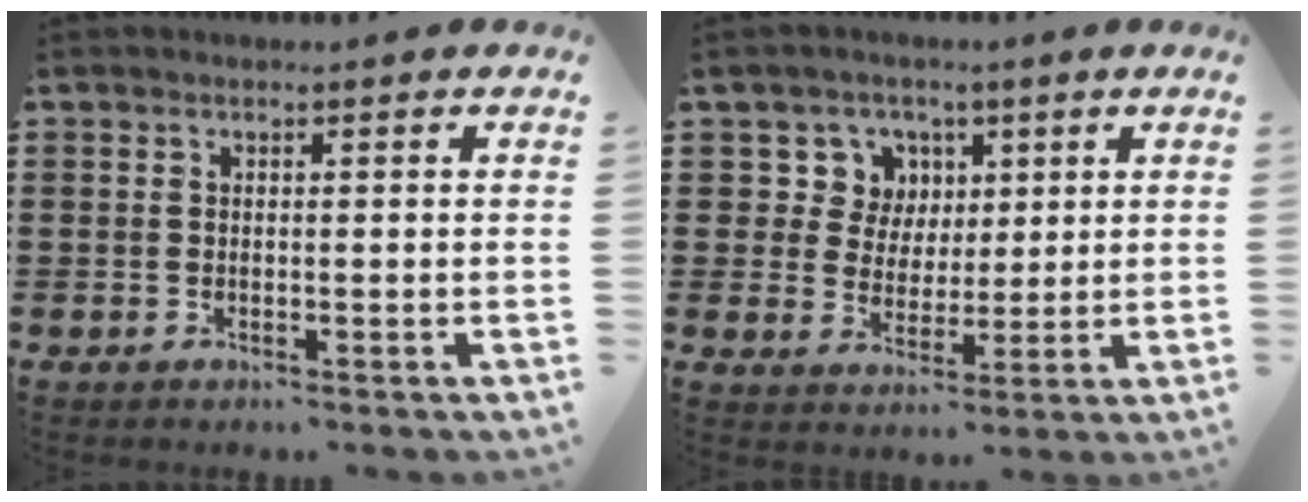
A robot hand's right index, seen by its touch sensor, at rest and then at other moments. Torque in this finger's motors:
{"motor_torque": [0.03, -0.01, 0.04, 0.02]}